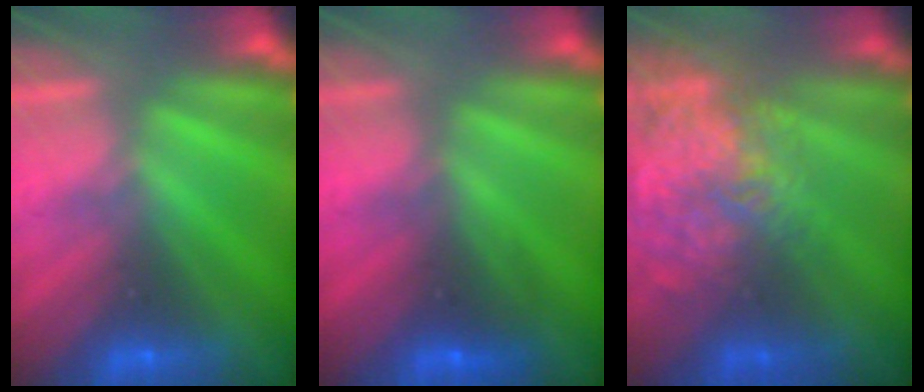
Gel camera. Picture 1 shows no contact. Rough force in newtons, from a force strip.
{"total": 2.6}
{"total": 10.5}